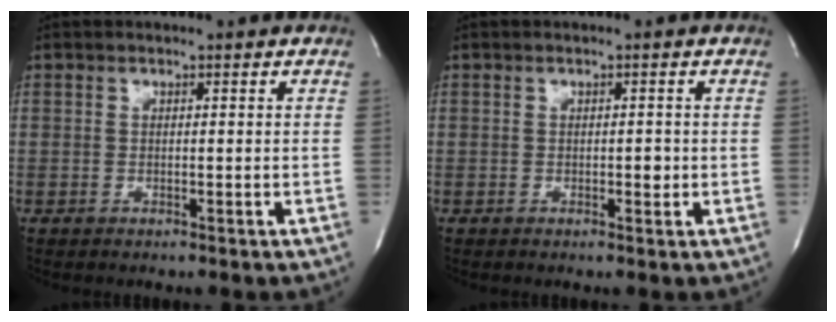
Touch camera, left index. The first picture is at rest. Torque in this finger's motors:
{"motor_torque": [0.03, 0.00, -0.01, 0.00]}